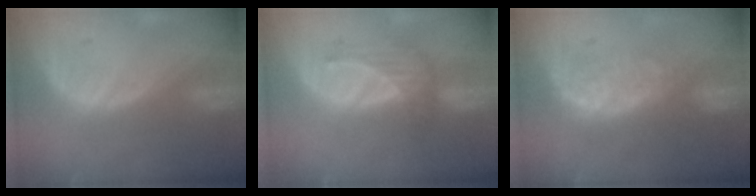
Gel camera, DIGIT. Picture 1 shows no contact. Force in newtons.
{"total": 4.0, "press": 4.0, "slide": 0.5}
{"total": 8.0, "press": 7.5, "slide": 2.8}